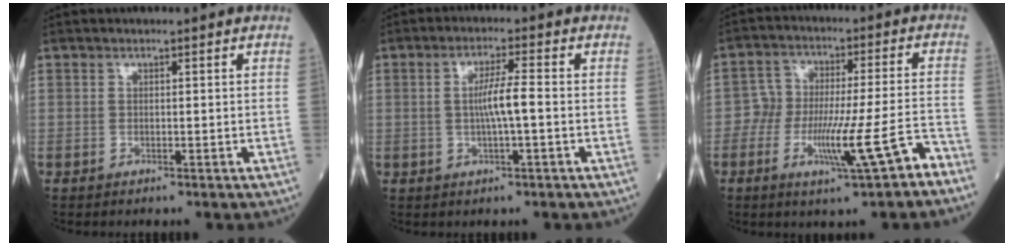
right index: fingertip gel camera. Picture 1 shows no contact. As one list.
[{"total": 4.7, "force": [-0.3, 0.0, 4.6], "torque": [-0.089, 0.002, -0.006]}, {"total": 10.7, "force": [-5.9, 1.6, 8.8], "torque": [-0.144, 0.013, -0.089]}]